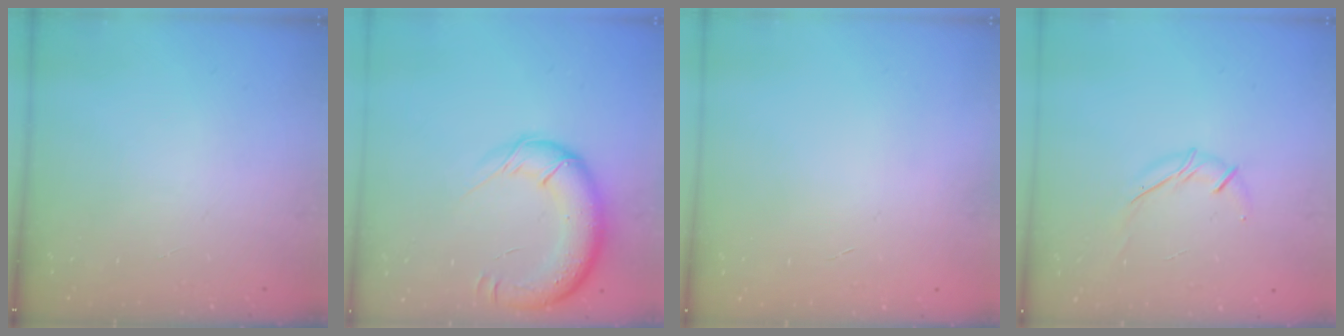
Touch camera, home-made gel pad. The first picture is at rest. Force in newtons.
{"total": 18.0, "press": 17.5, "slide": 4.2}
{"total": 0.0}
{"total": 6.7, "press": 6.6, "slide": 1.4}